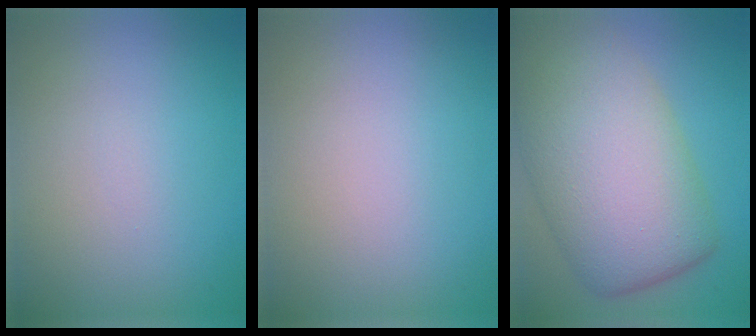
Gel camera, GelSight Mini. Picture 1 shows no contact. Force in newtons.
{"total": 0.0}
{"total": 12.2, "press": 12.1, "slide": 0.7}